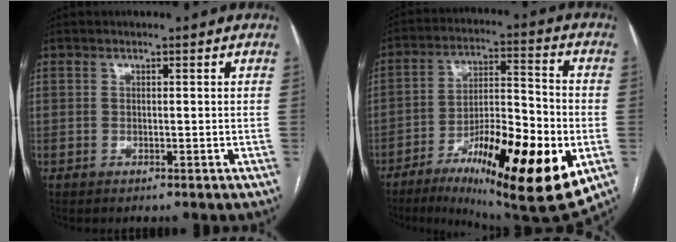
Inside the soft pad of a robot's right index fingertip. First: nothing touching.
{"total": 23.3, "force": [-9.0, 4.6, 21.0], "torque": [-0.296, -0.019, -0.133]}